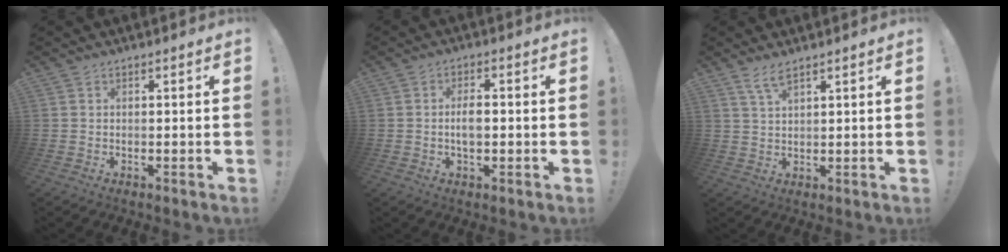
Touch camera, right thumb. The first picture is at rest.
{"total": 4.4, "force": [-0.4, 2.1, 3.8], "torque": [-0.067, 0.006, -0.012]}
{"total": 4.2, "force": [3.0, 0.9, 2.8], "torque": [-0.060, -0.010, 0.053]}